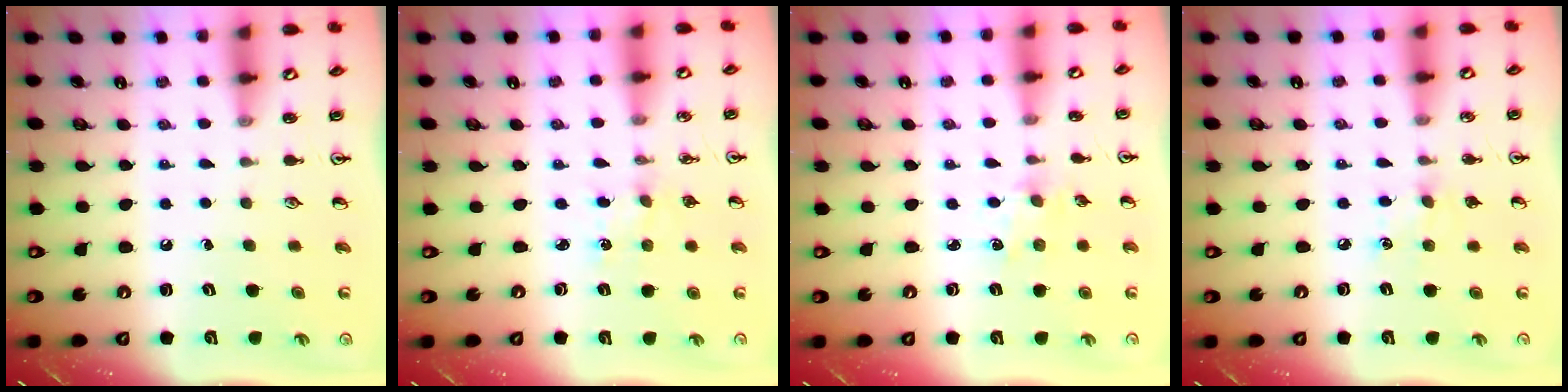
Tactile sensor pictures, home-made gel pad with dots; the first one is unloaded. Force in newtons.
{"total": 1.5, "press": 1.5, "slide": 0.2}
{"total": 2.9, "press": 2.8, "slide": 0.4}
{"total": 6.6, "press": 6.6, "slide": 0.8}